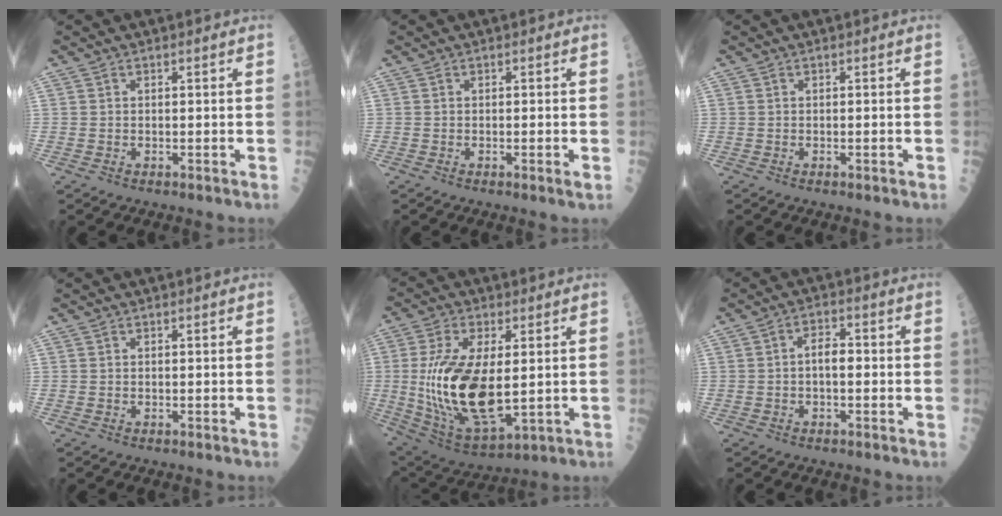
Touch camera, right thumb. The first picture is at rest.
{"total": 1.3, "force": [-0.3, 0.0, 1.3], "torque": [-0.022, -0.005, -0.005]}
{"total": 0.6, "force": [-0.2, 0.1, 0.5], "torque": [-0.008, -0.001, 0.000]}
{"total": 0.0}
{"total": 20.0, "force": [0.1, 8.7, 18.0], "torque": [-0.365, -0.019, 0.020]}
{"total": 4.1, "force": [-0.3, 2.0, 3.6], "torque": [-0.052, 0.014, -0.010]}